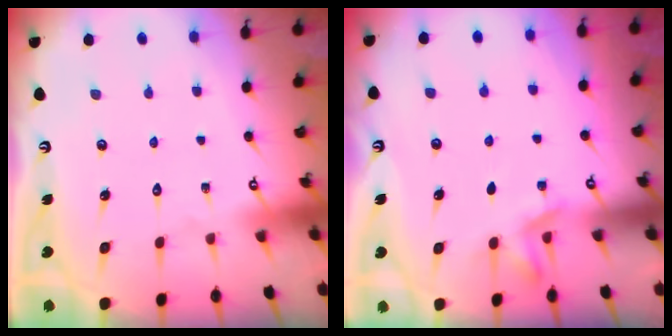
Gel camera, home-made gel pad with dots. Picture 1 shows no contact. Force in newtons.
{"total": 2.7, "press": 2.3, "slide": 1.5}